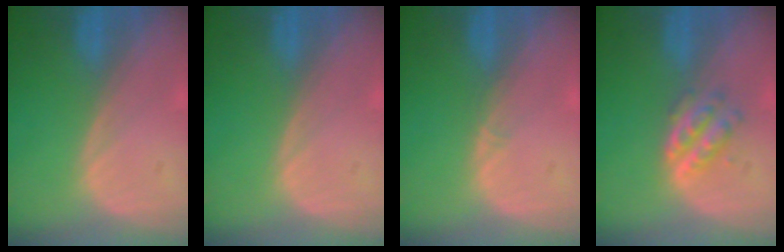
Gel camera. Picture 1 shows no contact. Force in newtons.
{"total": 0.0}
{"total": 0.6, "press": 0.5, "slide": 0.4}
{"total": 4.4, "press": 4.1, "slide": 1.5}